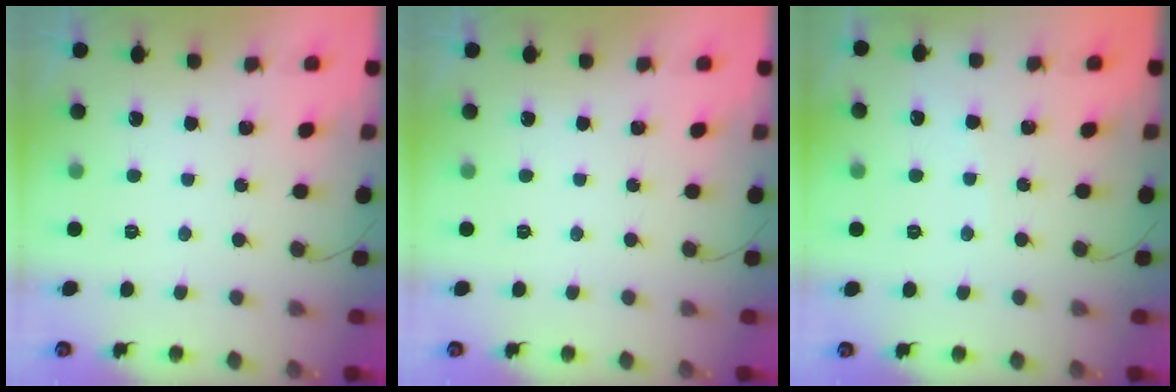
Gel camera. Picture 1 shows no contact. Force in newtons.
{"total": 0.0}
{"total": 2.0, "press": 2.0, "slide": 0.2}